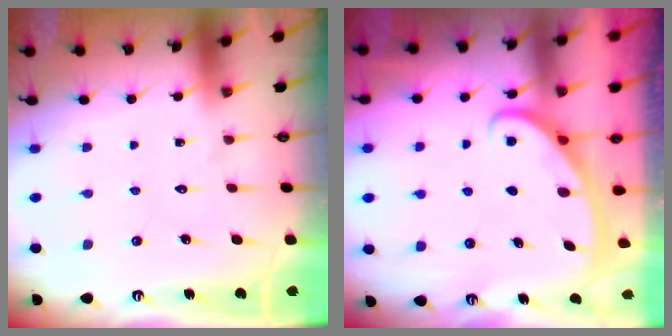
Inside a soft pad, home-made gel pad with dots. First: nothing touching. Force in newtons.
{"total": 3.0, "press": 2.9, "slide": 0.4}